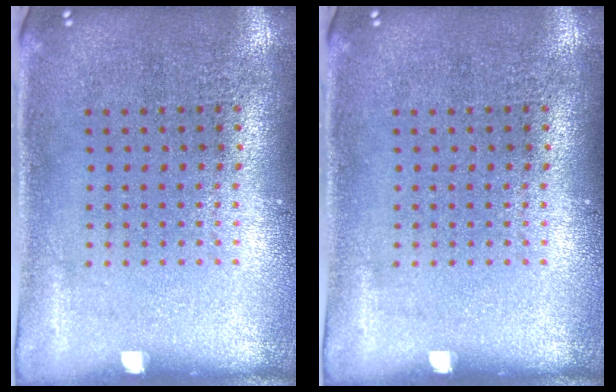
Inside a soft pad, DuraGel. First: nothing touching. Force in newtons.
{"total": 0.0}